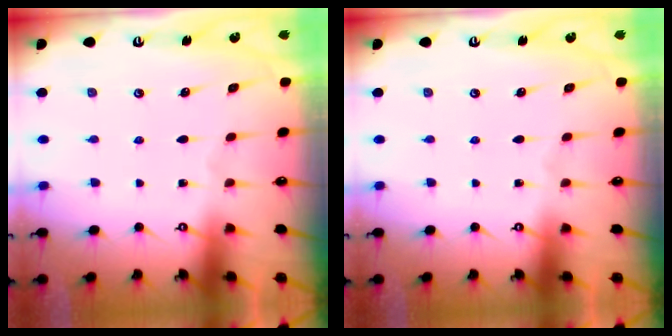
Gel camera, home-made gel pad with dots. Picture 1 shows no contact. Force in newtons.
{"total": 0.0}